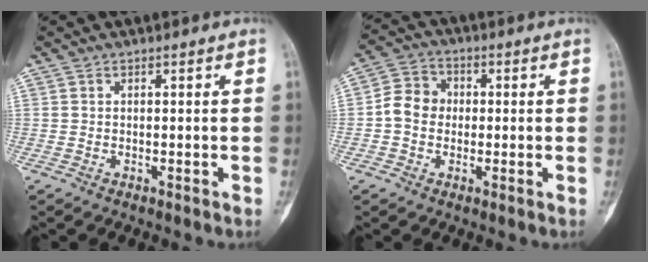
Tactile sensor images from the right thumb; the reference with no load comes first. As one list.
[{"total": 6.7, "force": [-0.5, 5.8, 3.2], "torque": [-0.040, 0.020, -0.022]}]